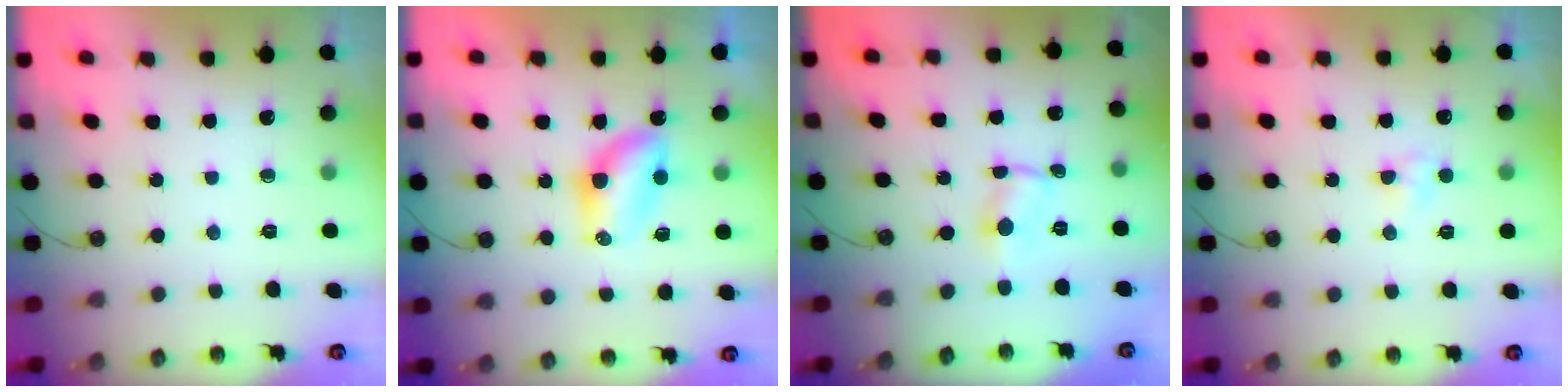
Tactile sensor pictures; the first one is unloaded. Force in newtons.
{"total": 7.2, "press": 6.9, "slide": 2.1}
{"total": 1.1, "press": 1.0, "slide": 0.2}
{"total": 3.0, "press": 2.9, "slide": 0.4}